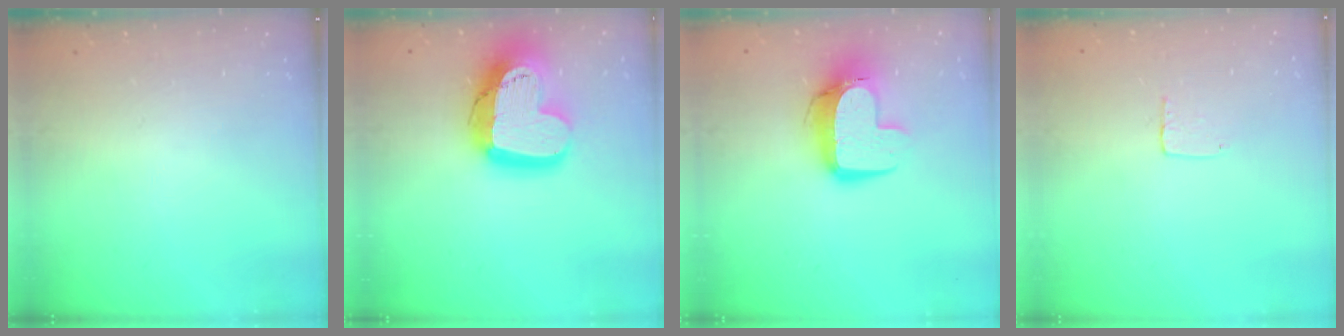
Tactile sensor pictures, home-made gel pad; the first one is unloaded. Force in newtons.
{"total": 21.6, "press": 21.5, "slide": 1.9}
{"total": 13.5, "press": 13.4, "slide": 1.3}
{"total": 3.6, "press": 3.6, "slide": 0.2}